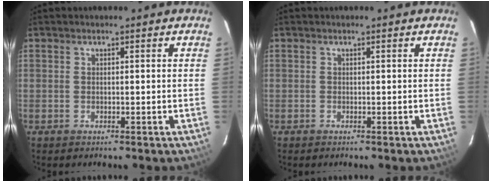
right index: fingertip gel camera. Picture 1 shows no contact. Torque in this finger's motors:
{"motor_torque": [-0.05, -0.01, -0.02, 0.01]}